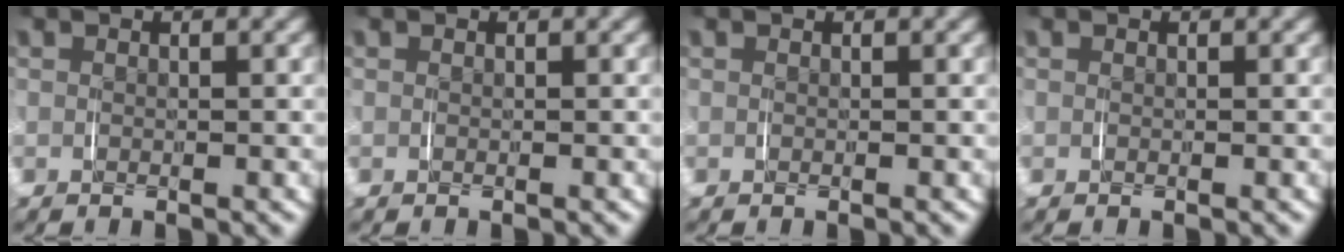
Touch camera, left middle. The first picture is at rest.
{"total": 0.0}
{"total": 0.0}
{"total": 0.0}